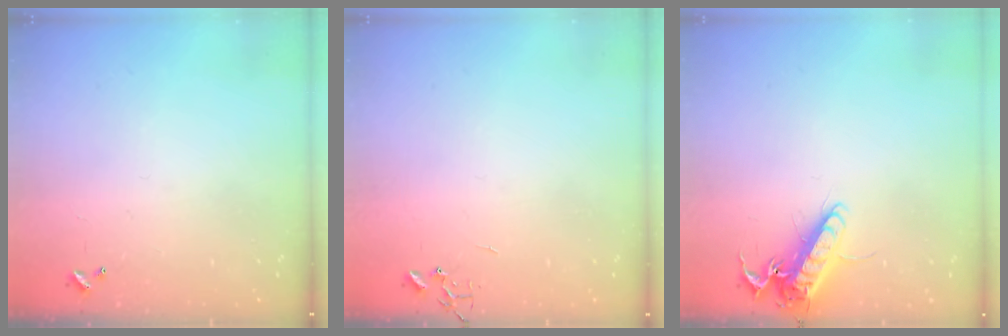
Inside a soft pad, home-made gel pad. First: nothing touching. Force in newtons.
{"total": 0.0}
{"total": 12.8, "press": 12.6, "slide": 2.4}